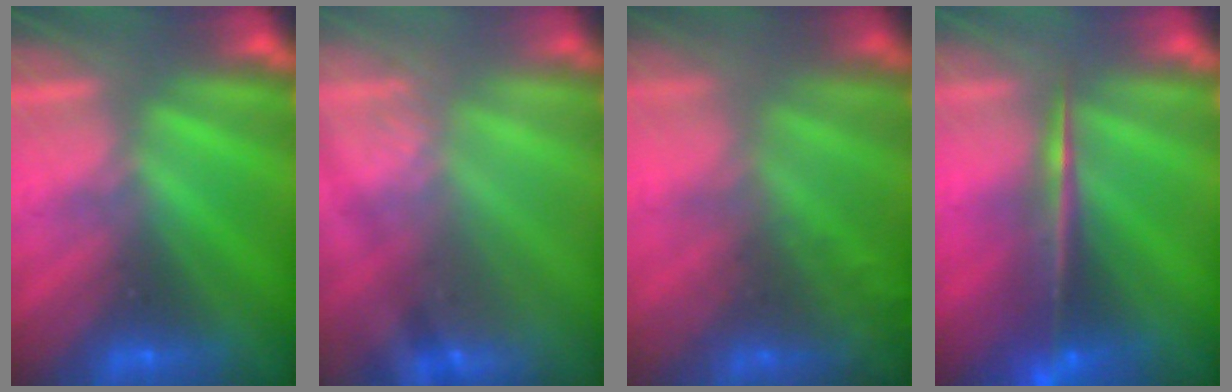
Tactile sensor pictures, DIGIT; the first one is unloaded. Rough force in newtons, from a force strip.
{"total": 2.9}
{"total": 10.5}
{"total": 7.1}